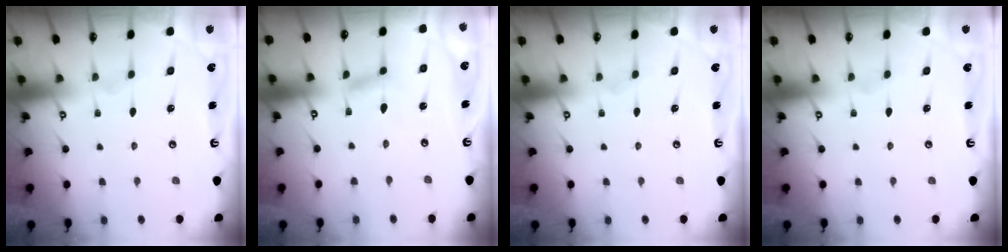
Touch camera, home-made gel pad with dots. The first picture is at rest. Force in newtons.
{"total": 2.8, "press": 2.8, "slide": 0.1}
{"total": 0.0}
{"total": 0.0}